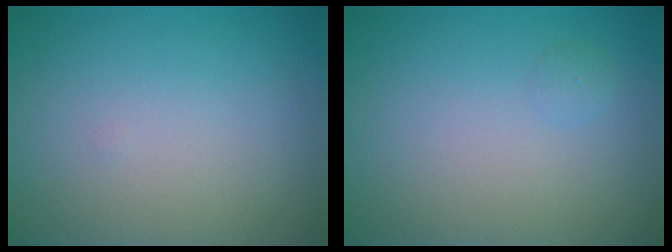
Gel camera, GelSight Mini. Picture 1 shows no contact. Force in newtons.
{"total": 0.7, "press": 0.7, "slide": 0.1}